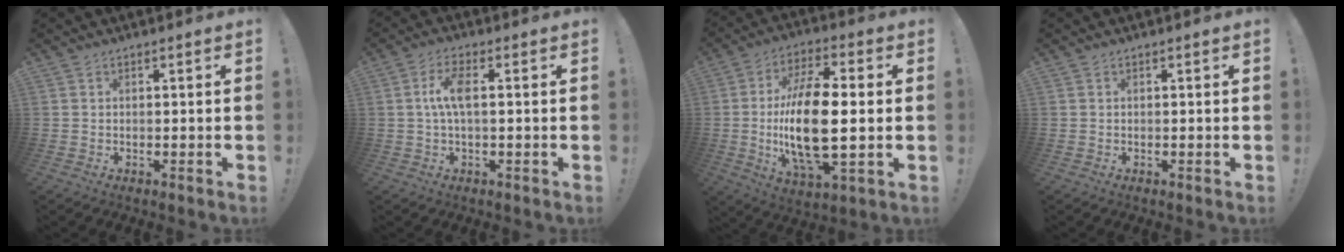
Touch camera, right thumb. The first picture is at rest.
{"total": 6.9, "force": [0.5, 2.3, 6.5], "torque": [-0.125, 0.001, 0.003]}
{"total": 19.9, "force": [-0.7, 7.9, 18.3], "torque": [-0.359, -0.007, -0.017]}
{"total": 0.0}